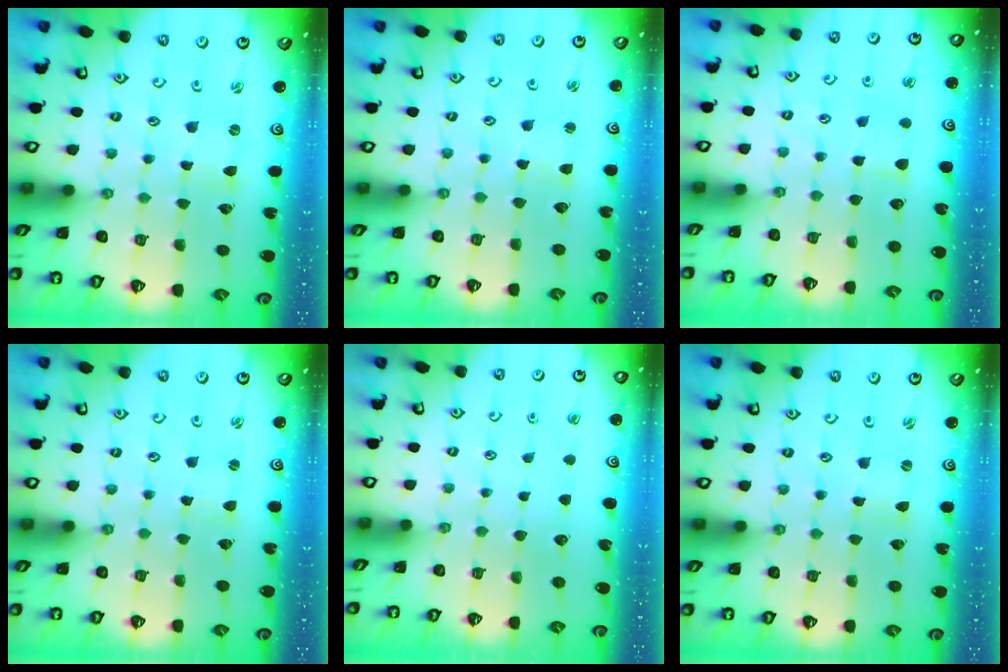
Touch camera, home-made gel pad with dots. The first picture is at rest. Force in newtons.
{"total": 1.9, "press": 1.9, "slide": 0.3}
{"total": 4.6, "press": 4.6, "slide": 0.3}
{"total": 0.0}
{"total": 0.0}
{"total": 0.0}